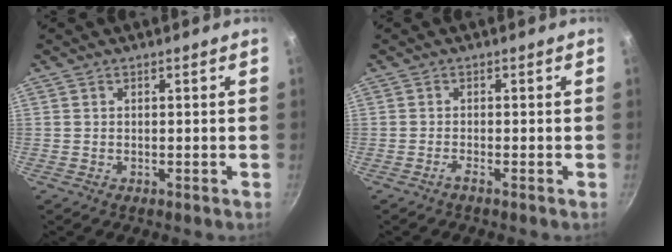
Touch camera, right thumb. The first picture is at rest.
{"total": 1.0, "force": [-0.7, -0.2, 0.6], "torque": [-0.020, 0.003, -0.020]}